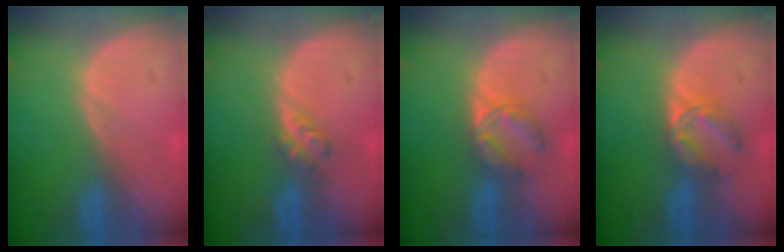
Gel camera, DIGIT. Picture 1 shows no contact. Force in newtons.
{"total": 2.9, "press": 2.5, "slide": 1.5}
{"total": 5.0, "press": 5.0, "slide": 0.5}
{"total": 5.0, "press": 5.0, "slide": 0.5}